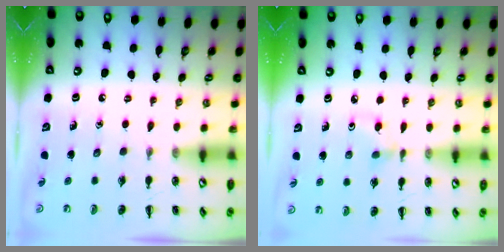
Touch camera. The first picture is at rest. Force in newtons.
{"total": 3.0, "press": 2.8, "slide": 1.1}